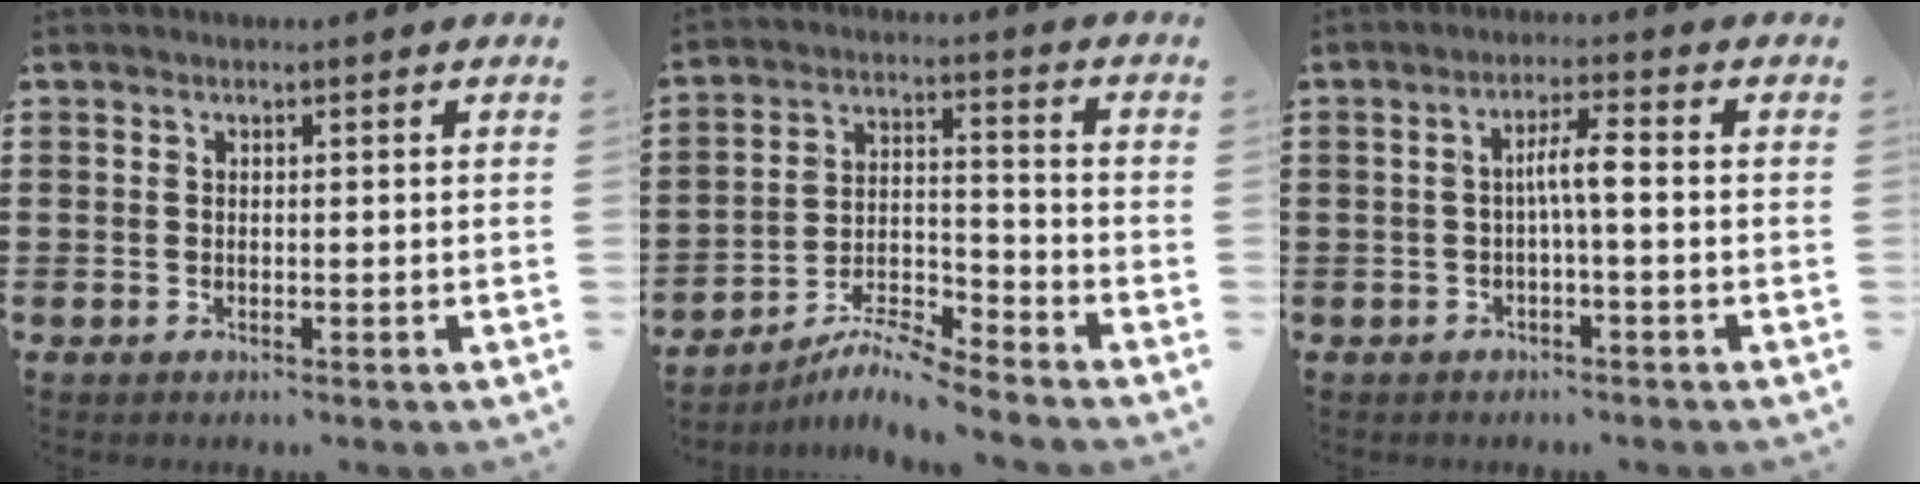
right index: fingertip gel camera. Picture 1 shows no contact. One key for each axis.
{"total": 6.7, "fx": -6.3, "fy": 0.1, "fz": 2.2, "tx": -0.048, "ty": -0.001, "tz": -0.123}
{"total": 4.0, "fx": -0.5, "fy": 0.4, "fz": 3.9, "tx": -0.074, "ty": 0.006, "tz": -0.013}